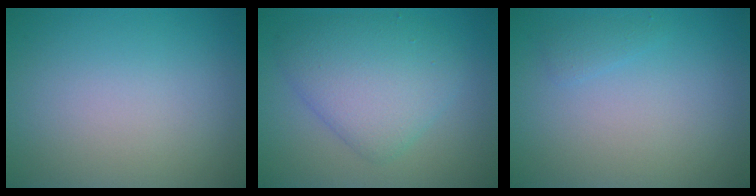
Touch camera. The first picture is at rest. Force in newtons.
{"total": 5.4, "press": 5.4, "slide": 0.2}
{"total": 0.8, "press": 0.8, "slide": 0.1}